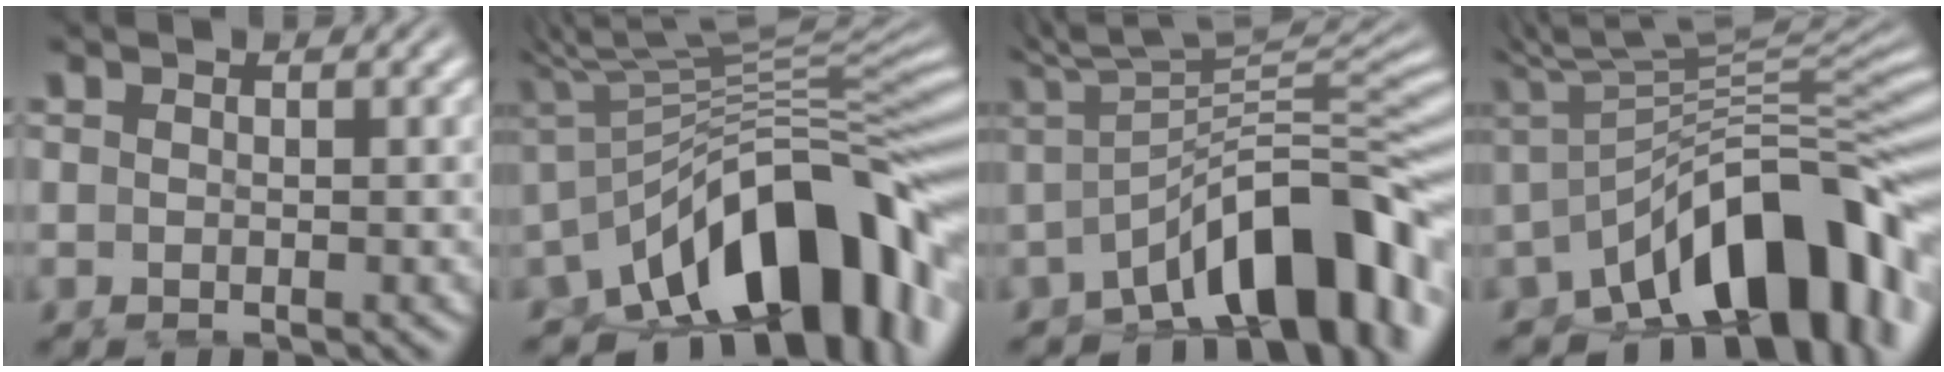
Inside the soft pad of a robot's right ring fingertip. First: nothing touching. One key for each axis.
{"total": 15.4, "fx": -5.2, "fy": 7.4, "fz": 12.5, "tx": -0.190, "ty": -0.025, "tz": -0.058}
{"total": 11.1, "fx": -4.1, "fy": 4.5, "fz": 9.3, "tx": -0.136, "ty": -0.024, "tz": -0.049}
{"total": 12.8, "fx": -5.1, "fy": 5.6, "fz": 10.4, "tx": -0.154, "ty": -0.026, "tz": -0.060}